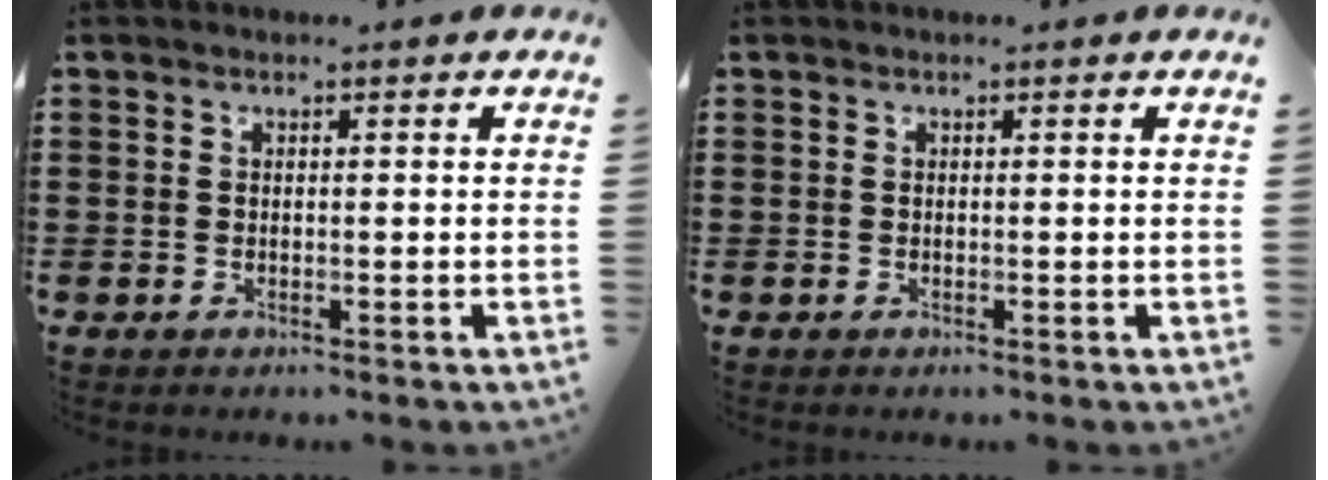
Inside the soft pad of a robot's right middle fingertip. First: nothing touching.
{"total": 0.0}